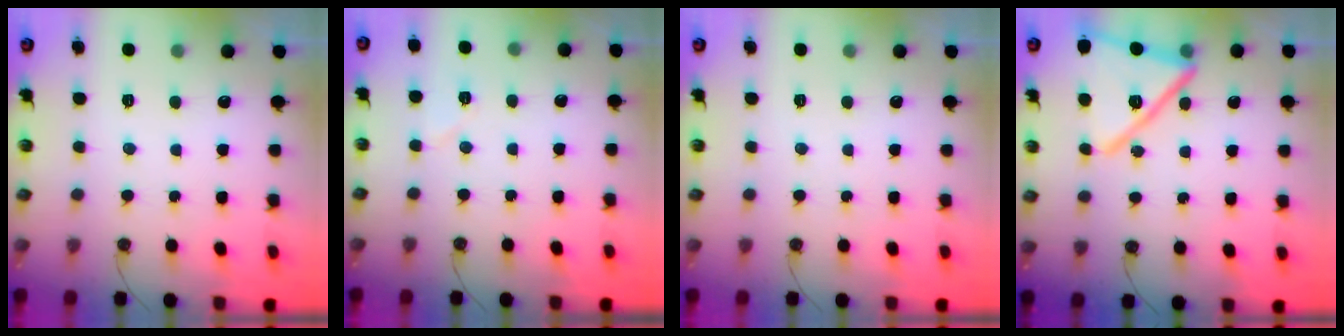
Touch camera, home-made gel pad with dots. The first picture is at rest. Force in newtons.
{"total": 4.8, "press": 4.8, "slide": 0.6}
{"total": 0.0}
{"total": 17.8, "press": 17.8, "slide": 1.1}